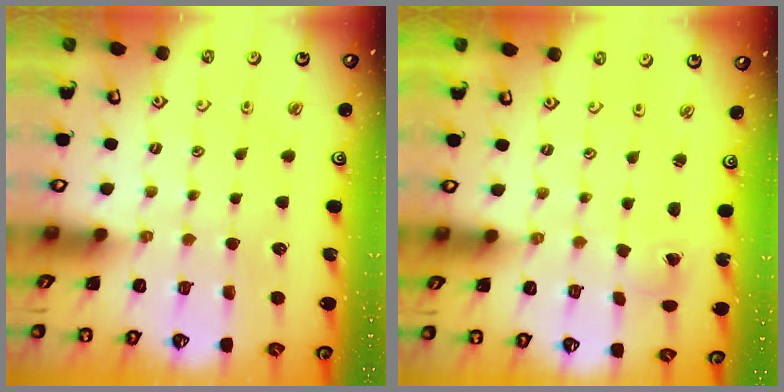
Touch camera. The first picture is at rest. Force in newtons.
{"total": 1.0, "press": 1.0, "slide": 0.0}